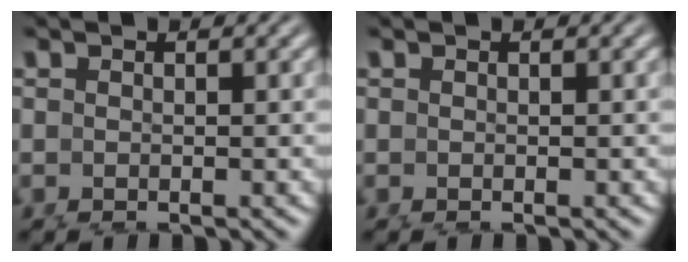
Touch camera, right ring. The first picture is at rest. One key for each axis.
{"total": 0.0}